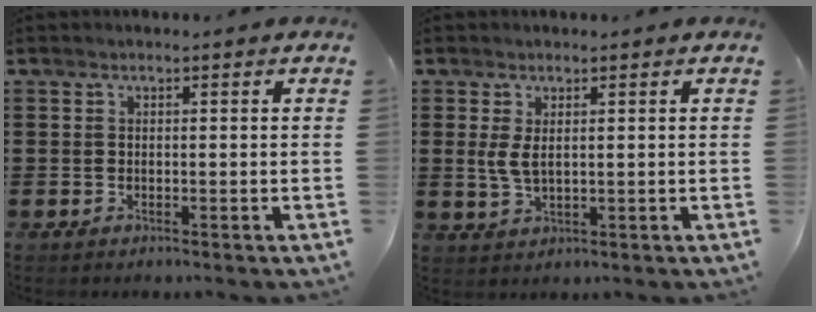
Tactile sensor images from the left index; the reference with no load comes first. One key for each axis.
{"total": 3.2, "fx": 0.6, "fy": 1.3, "fz": 2.8, "tx": -0.073, "ty": 0.000, "tz": 0.006}